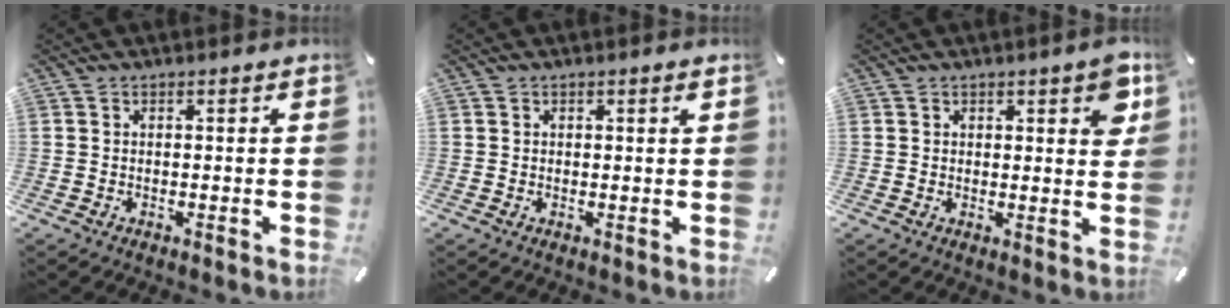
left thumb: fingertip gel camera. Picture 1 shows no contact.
{"total": 0.8, "force": [0.4, 0.3, 0.7], "torque": [-0.013, 0.001, 0.006]}
{"total": 5.3, "force": [2.5, 2.6, 3.8], "torque": [-0.039, -0.006, 0.037]}